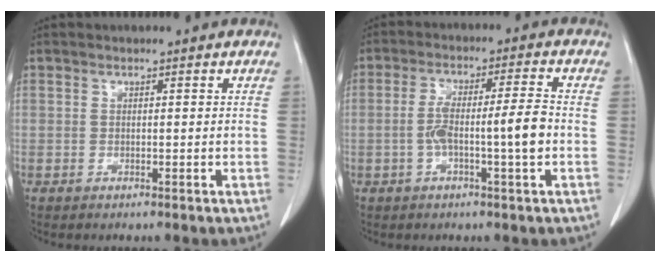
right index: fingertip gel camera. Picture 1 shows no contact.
{"total": 7.5, "force": [-1.6, 0.2, 7.3], "torque": [-0.138, 0.014, -0.026]}